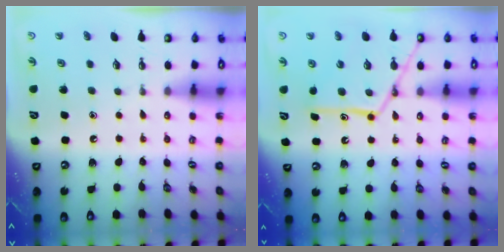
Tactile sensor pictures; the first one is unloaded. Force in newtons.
{"total": 15.3, "press": 15.3, "slide": 1.5}